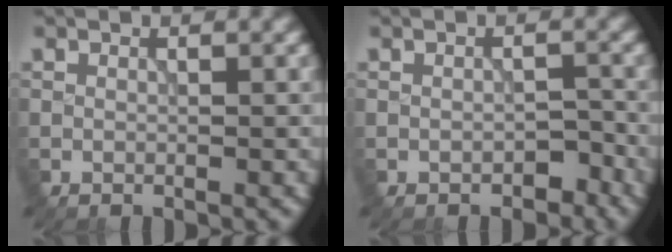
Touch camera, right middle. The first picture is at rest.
{"total": 1.8, "force": [-1.3, 0.9, 0.9], "torque": [-0.012, -0.001, -0.015]}